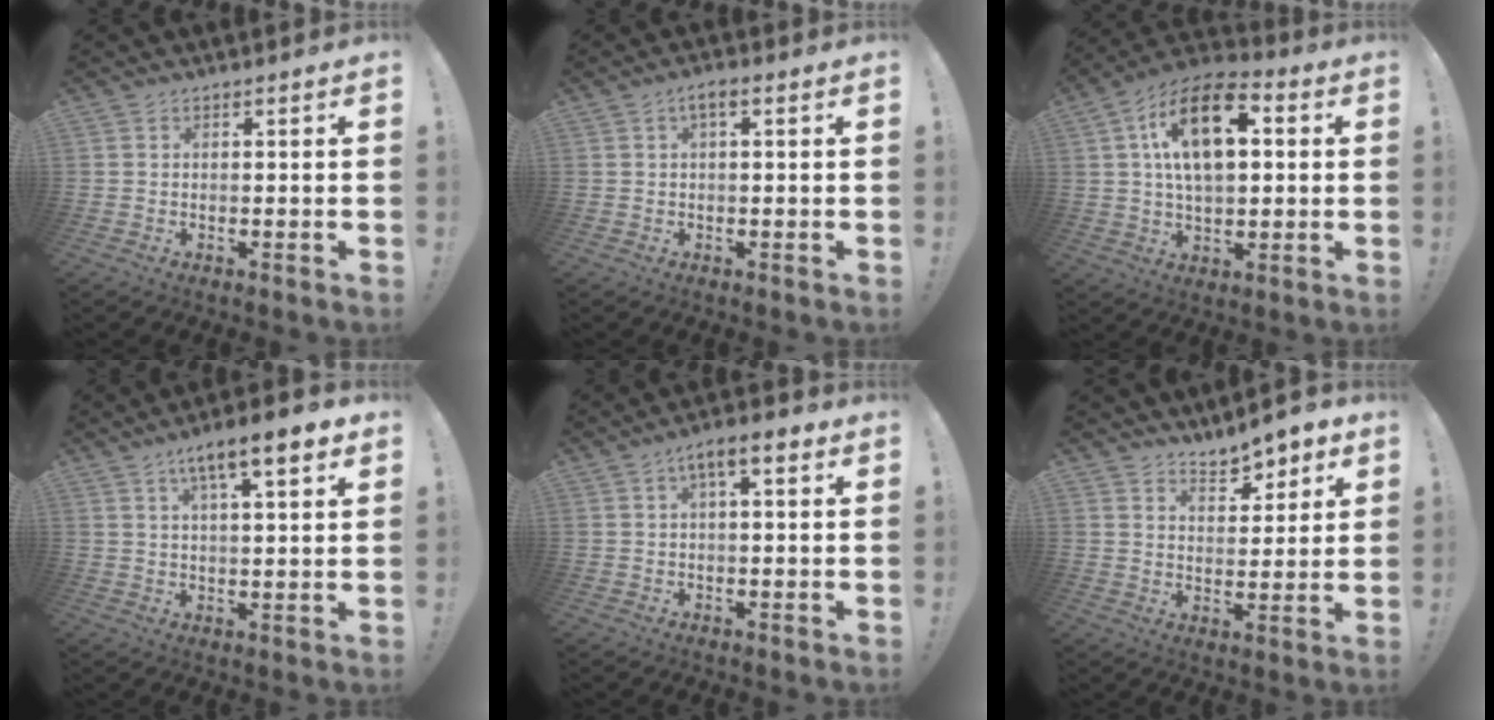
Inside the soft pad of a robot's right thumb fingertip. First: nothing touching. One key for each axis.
{"total": 2.5, "fx": 0.3, "fy": 0.6, "fz": 2.4, "tx": -0.040, "ty": 0.005, "tz": 0.002}
{"total": 18.2, "fx": 4.2, "fy": 10.3, "fz": 14.5, "tx": -0.245, "ty": 0.003, "tz": 0.068}
{"total": 10.4, "fx": 5.8, "fy": 2.2, "fz": 8.3, "tx": -0.127, "ty": -0.021, "tz": 0.092}
{"total": 6.3, "fx": 2.1, "fy": 2.0, "fz": 5.6, "tx": -0.078, "ty": -0.005, "tz": 0.029}
{"total": 7.1, "fx": 6.0, "fy": 2.7, "fz": 2.8, "tx": -0.023, "ty": -0.048, "tz": 0.104}